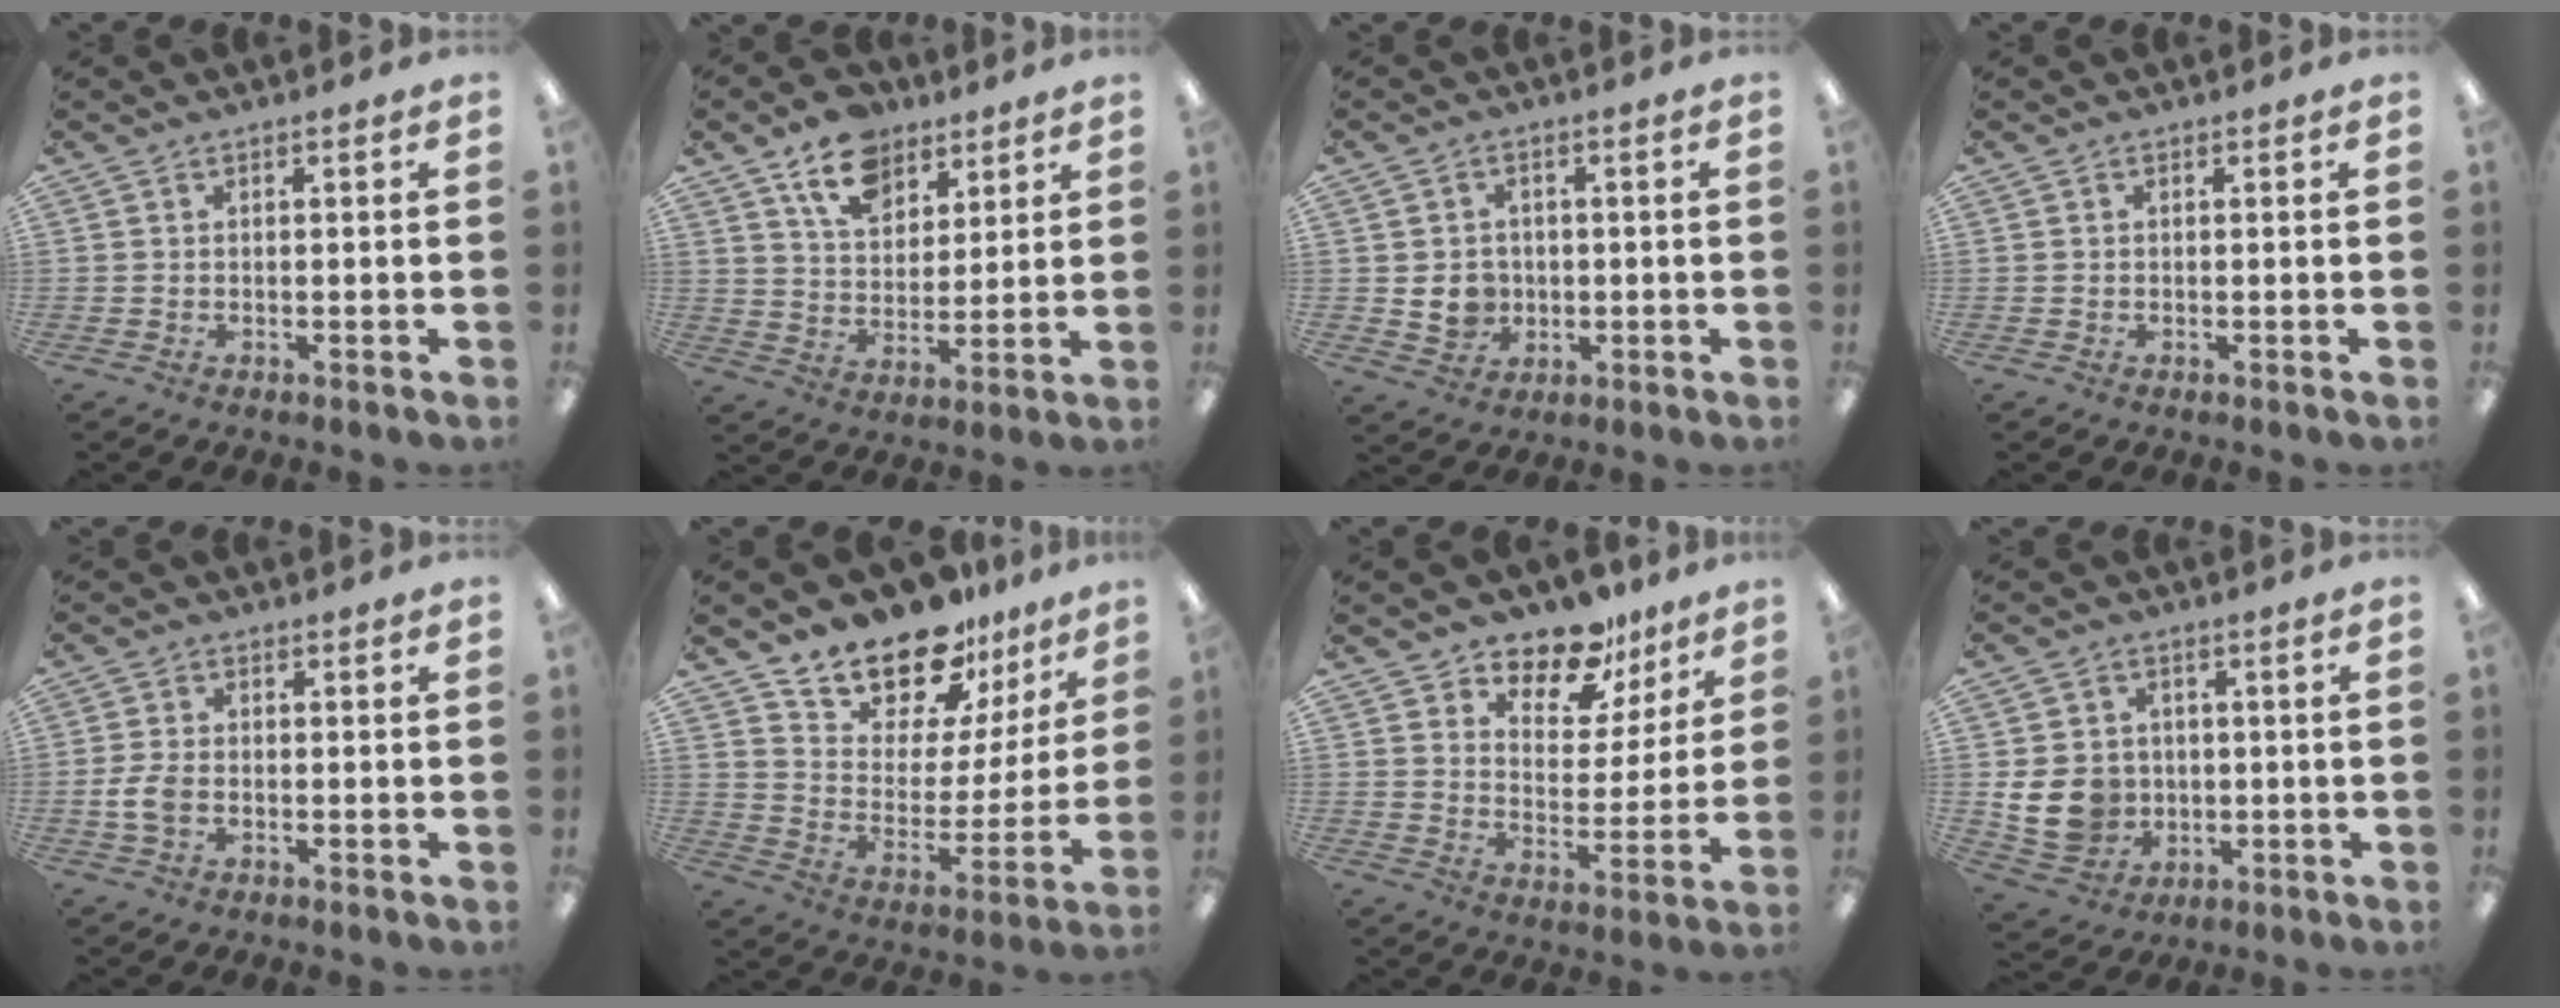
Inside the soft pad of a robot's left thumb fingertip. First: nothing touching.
{"total": 12.6, "force": [8.4, 7.7, 5.4], "torque": [-0.078, -0.039, 0.152]}
{"total": 6.1, "force": [-0.1, 5.5, 2.7], "torque": [-0.053, 0.005, -0.001]}
{"total": 0.0}
{"total": 4.8, "force": [-1.2, 3.0, 3.6], "torque": [-0.078, 0.003, -0.024]}
{"total": 16.1, "force": [14.2, 6.6, 3.5], "torque": [-0.077, -0.129, 0.258]}
{"total": 11.9, "force": [9.6, 5.8, 3.8], "torque": [-0.063, -0.070, 0.176]}
{"total": 10.6, "force": [-1.0, 9.4, 4.8], "torque": [-0.120, 0.012, -0.011]}